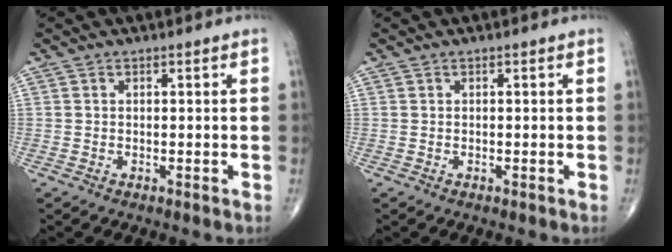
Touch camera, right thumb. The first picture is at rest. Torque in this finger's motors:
{"motor_torque": [-0.14, 0.14, -0.03, -0.03, 0.00]}